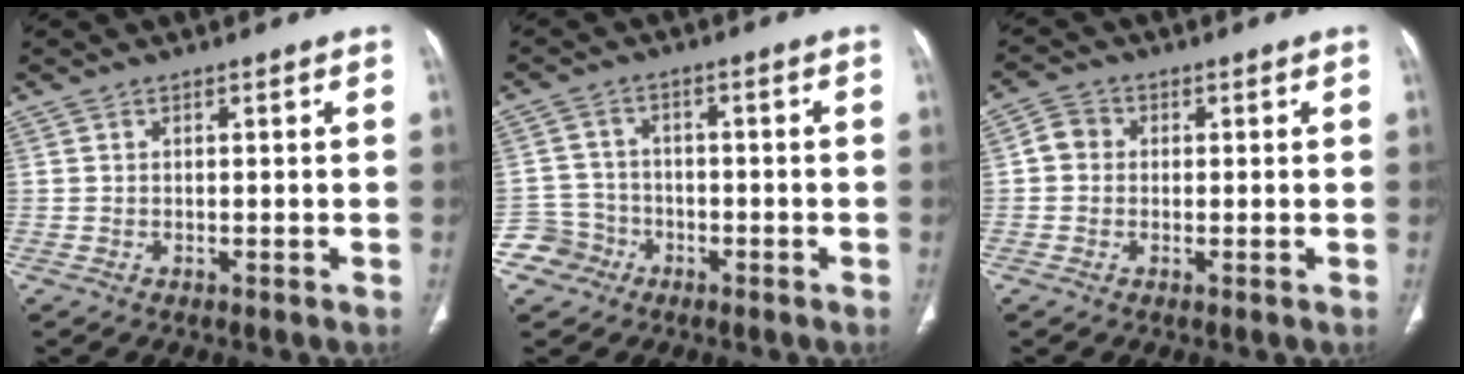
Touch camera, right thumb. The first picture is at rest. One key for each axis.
{"total": 5.6, "fx": -3.0, "fy": 4.7, "fz": -0.3, "tx": 0.038, "ty": 0.028, "tz": -0.057}
{"total": 3.5, "fx": 0.1, "fy": 3.2, "fz": 1.4, "tx": -0.013, "ty": 0.010, "tz": -0.007}